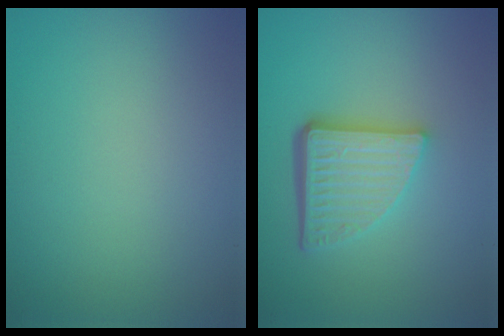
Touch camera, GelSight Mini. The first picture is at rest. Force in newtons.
{"total": 5.7, "press": 3.8, "slide": 4.2}